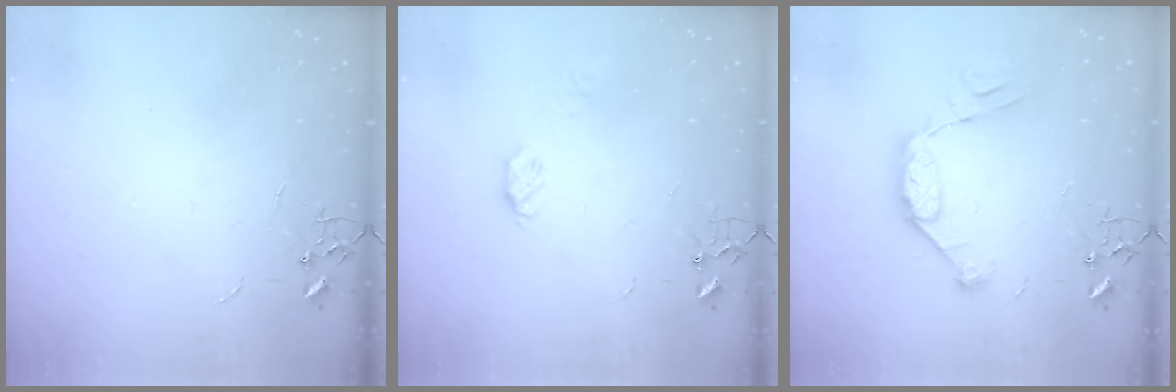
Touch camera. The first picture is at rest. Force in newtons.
{"total": 5.0, "press": 4.9, "slide": 0.4}
{"total": 11.0, "press": 10.9, "slide": 0.7}